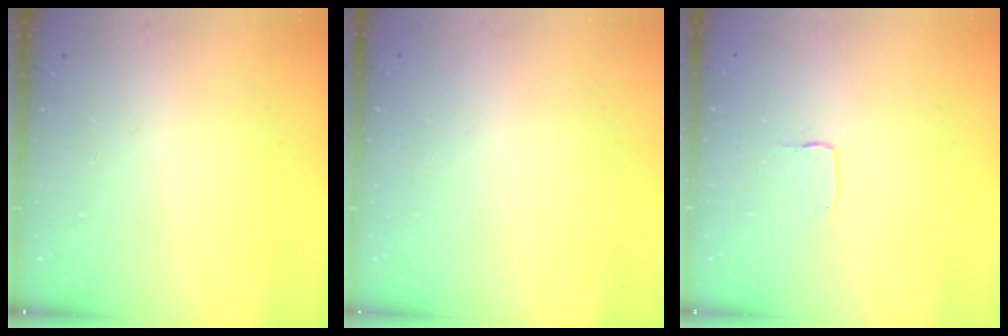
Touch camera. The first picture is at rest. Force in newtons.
{"total": 0.0}
{"total": 1.0, "press": 1.0, "slide": 0.1}